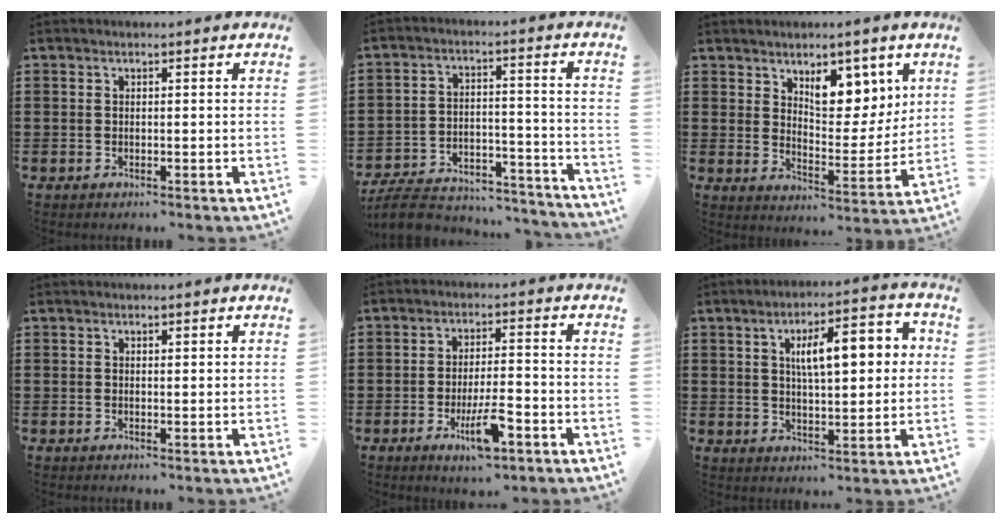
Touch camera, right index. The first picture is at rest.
{"total": 8.1, "force": [-7.5, 1.7, 2.6], "torque": [-0.049, 0.016, -0.147]}
{"total": 8.4, "force": [5.1, 4.5, 4.9], "torque": [-0.070, -0.021, 0.085]}
{"total": 0.6, "force": [0.4, 0.3, 0.3], "torque": [-0.007, 0.002, 0.008]}
{"total": 7.1, "force": [-3.3, 1.8, 6.0], "torque": [-0.113, -0.004, -0.058]}
{"total": 9.0, "force": [2.1, 3.3, 8.0], "torque": [-0.133, 0.002, 0.028]}